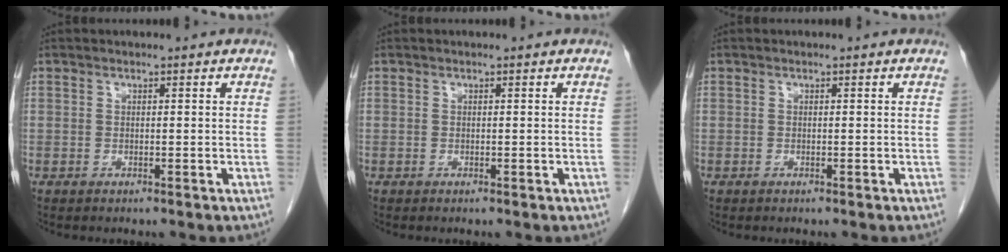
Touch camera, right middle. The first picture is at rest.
{"total": 0.0}
{"total": 0.0}